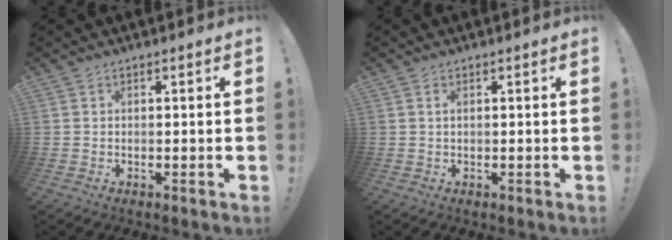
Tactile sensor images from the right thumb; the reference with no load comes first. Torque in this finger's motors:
{"motor_torque": [0.08, -0.05, 0.01, 0.26, 0.03]}